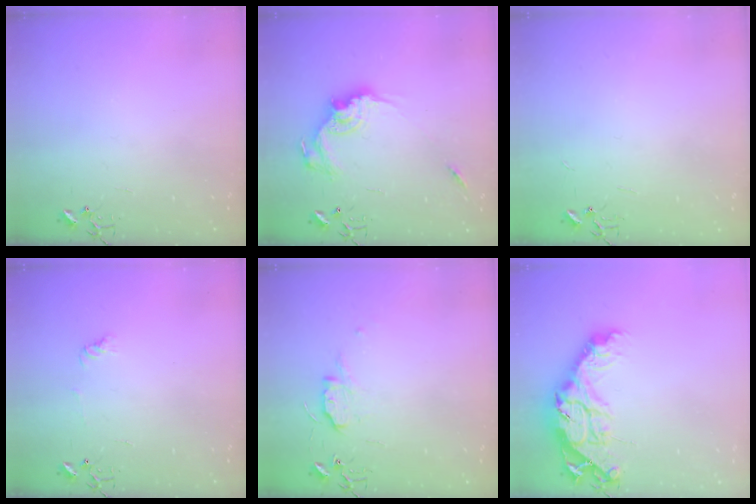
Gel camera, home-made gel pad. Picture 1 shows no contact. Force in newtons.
{"total": 14.8, "press": 14.8, "slide": 0.8}
{"total": 1.8, "press": 1.8, "slide": 0.2}
{"total": 4.9, "press": 4.9, "slide": 0.7}
{"total": 7.3, "press": 7.3, "slide": 0.7}
{"total": 18.3, "press": 18.3, "slide": 1.4}